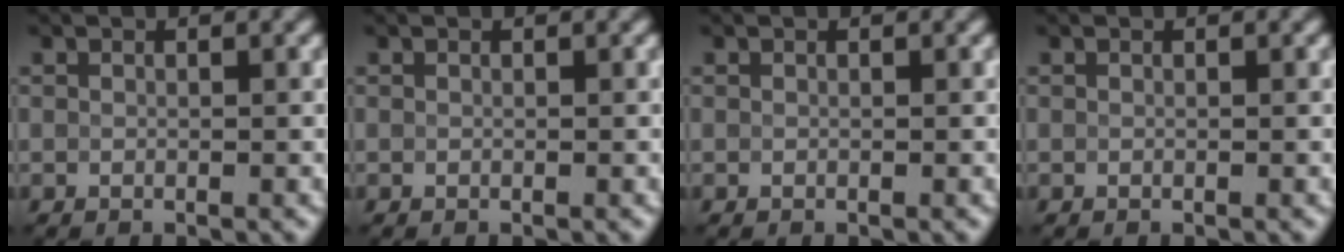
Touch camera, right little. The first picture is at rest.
{"total": 0.0}
{"total": 0.0}
{"total": 0.0}